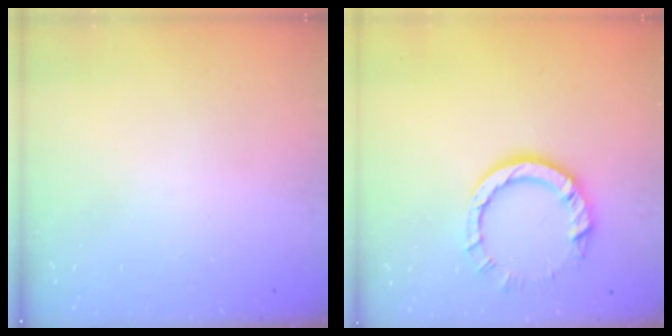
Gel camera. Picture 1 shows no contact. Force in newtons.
{"total": 10.6, "press": 10.5, "slide": 1.4}